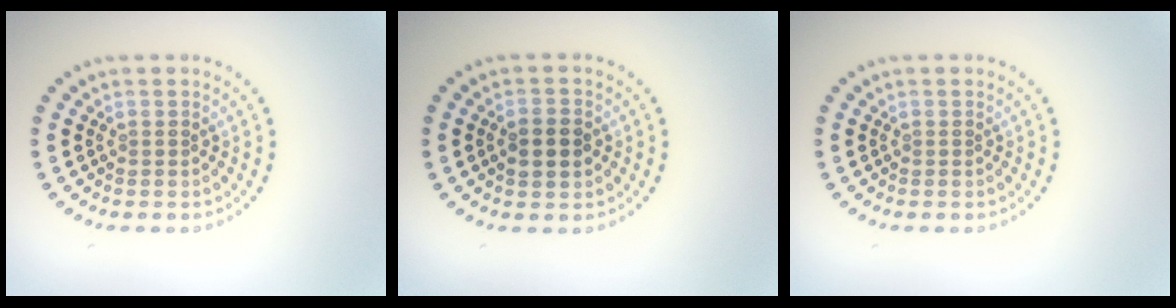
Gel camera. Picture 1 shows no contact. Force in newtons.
{"total": 3.2, "press": 3.2, "slide": 0.1}
{"total": 0.0}